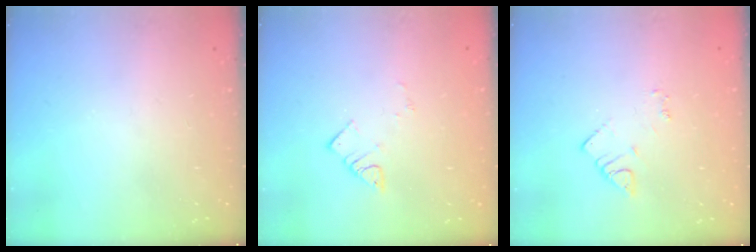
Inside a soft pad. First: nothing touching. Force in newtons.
{"total": 3.4, "press": 3.4, "slide": 0.3}
{"total": 2.9, "press": 2.9, "slide": 0.3}